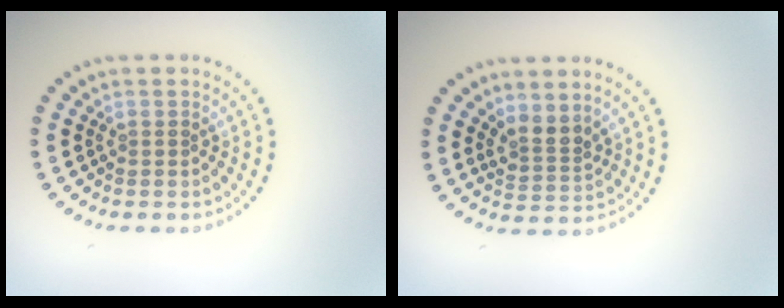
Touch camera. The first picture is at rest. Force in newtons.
{"total": 2.4, "press": 1.7, "slide": 1.7}